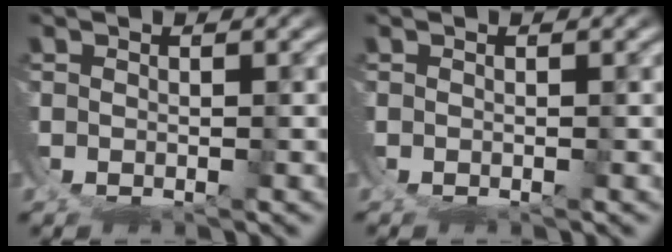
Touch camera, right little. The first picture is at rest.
{"total": 0.0}